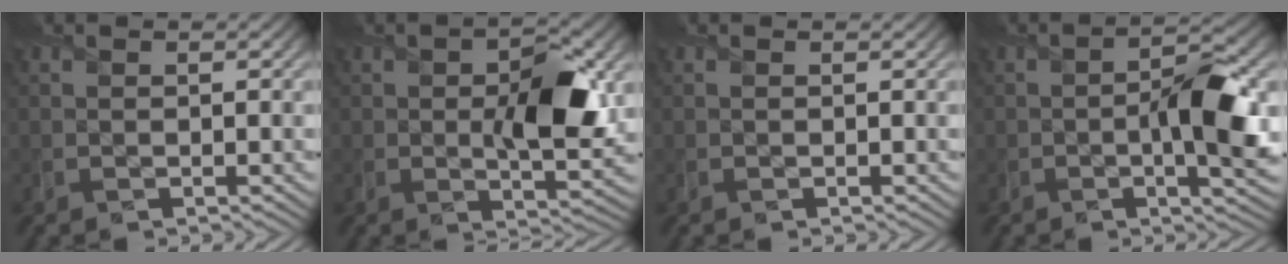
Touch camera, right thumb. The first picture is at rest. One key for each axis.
{"total": 7.9, "fx": 0.7, "fy": 3.6, "fz": 7.0, "tx": -0.111, "ty": -0.007, "tz": 0.017}
{"total": 0.0}
{"total": 7.7, "fx": -1.0, "fy": 2.5, "fz": 7.2, "tx": -0.106, "ty": 0.002, "tz": -0.018}